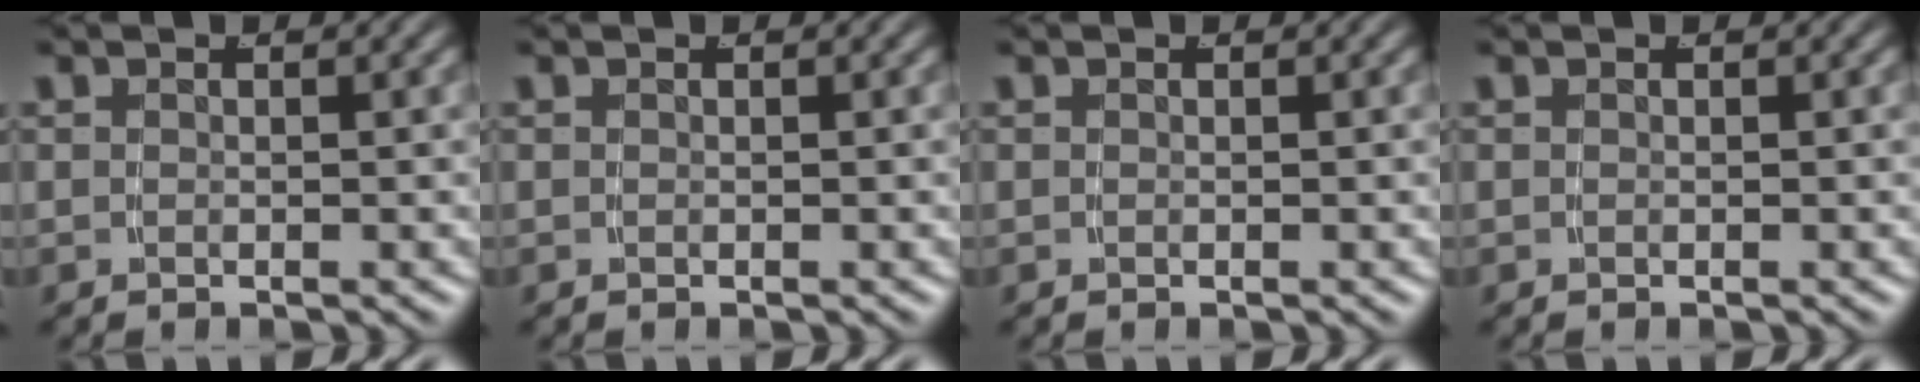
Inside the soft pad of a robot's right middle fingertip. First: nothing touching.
{"total": 0.0}
{"total": 0.0}
{"total": 0.0}